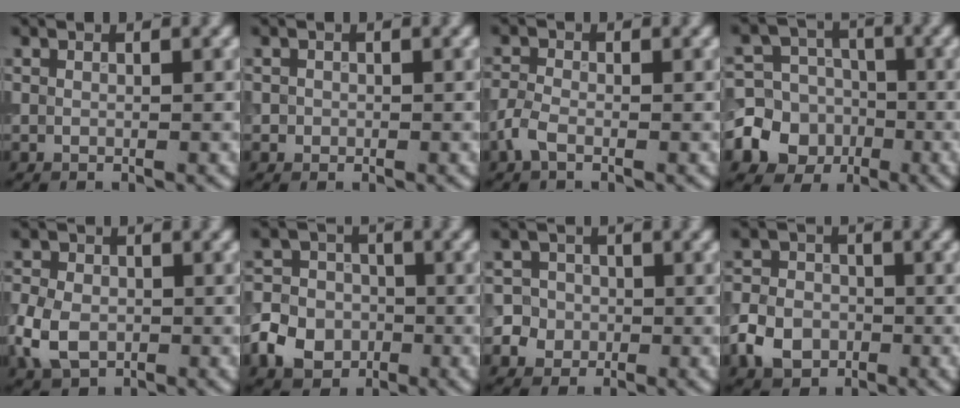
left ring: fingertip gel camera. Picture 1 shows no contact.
{"total": 0.6, "force": [0.0, 0.6, 0.0], "torque": [0.006, -0.003, -0.002]}
{"total": 1.9, "force": [-1.0, 1.0, 1.3], "torque": [-0.030, 0.002, -0.026]}
{"total": 10.1, "force": [-3.4, 9.2, 2.4], "torque": [-0.044, -0.015, -0.085]}
{"total": 4.9, "force": [-1.4, 3.6, 3.0], "torque": [-0.072, -0.006, -0.033]}
{"total": 5.5, "force": [-2.1, 4.6, 2.2], "torque": [-0.034, 0.002, -0.057]}
{"total": 5.1, "force": [-1.4, 4.8, 1.2], "torque": [-0.003, 0.015, -0.042]}
{"total": 4.6, "force": [-1.9, 3.6, 2.1], "torque": [-0.042, -0.001, -0.044]}